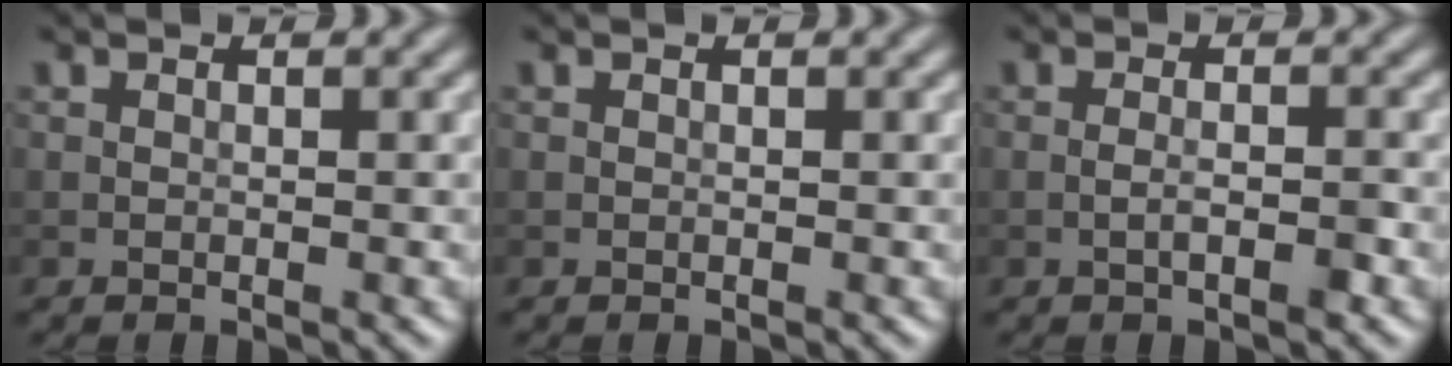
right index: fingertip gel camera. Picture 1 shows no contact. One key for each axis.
{"total": 0.0}
{"total": 1.9, "fx": -0.8, "fy": 0.4, "fz": 1.7, "tx": -0.032, "ty": 0.002, "tz": -0.017}